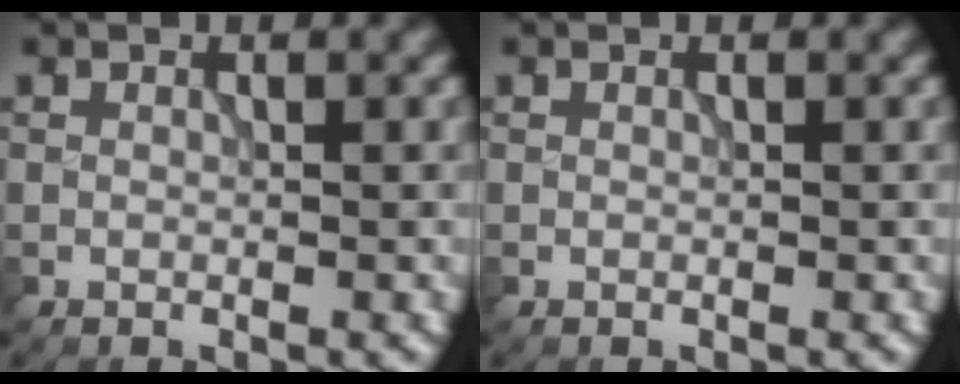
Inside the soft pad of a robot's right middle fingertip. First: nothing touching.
{"total": 0.0}